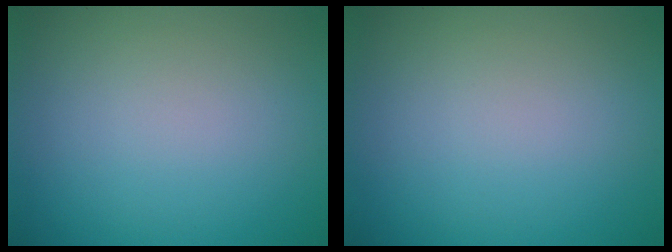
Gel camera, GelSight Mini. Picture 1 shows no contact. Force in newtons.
{"total": 0.0}